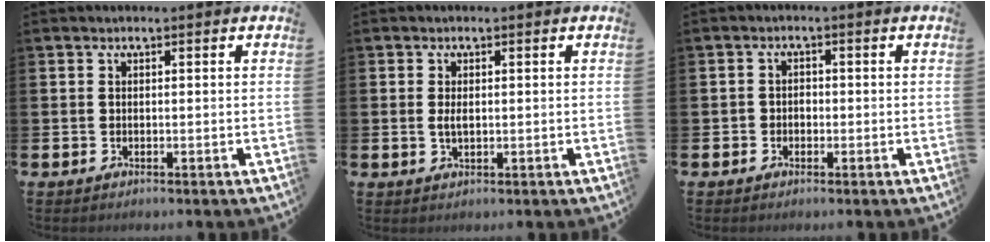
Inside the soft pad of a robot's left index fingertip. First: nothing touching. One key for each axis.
{"total": 1.5, "fx": 0.1, "fy": 0.7, "fz": 1.3, "tx": -0.021, "ty": 0.001, "tz": 0.000}
{"total": 1.0, "fx": -0.5, "fy": 0.9, "fz": 0.2, "tx": 0.001, "ty": 0.002, "tz": -0.013}